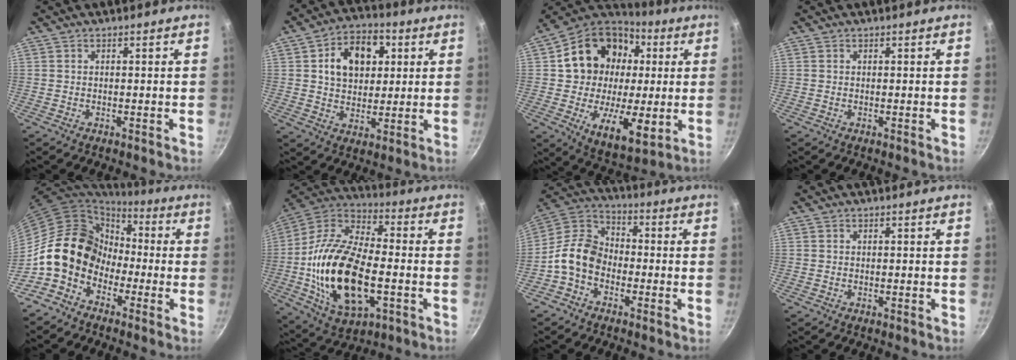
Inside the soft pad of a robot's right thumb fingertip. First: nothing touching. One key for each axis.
{"total": 12.9, "fx": 3.4, "fy": 9.4, "fz": 8.3, "tx": -0.094, "ty": 0.004, "tz": 0.048}
{"total": 23.5, "fx": 2.8, "fy": 17.7, "fz": 15.2, "tx": -0.210, "ty": 0.006, "tz": 0.046}
{"total": 0.0}
{"total": 13.6, "fx": -3.9, "fy": 10.9, "fz": 7.1, "tx": -0.078, "ty": 0.046, "tz": -0.084}
{"total": 24.1, "fx": -4.3, "fy": 12.6, "fz": 20.1, "tx": -0.380, "ty": 0.026, "tz": -0.081}
{"total": 10.1, "fx": -3.4, "fy": 7.4, "fz": 5.9, "tx": -0.086, "ty": 0.045, "tz": -0.092}
{"total": 0.0}